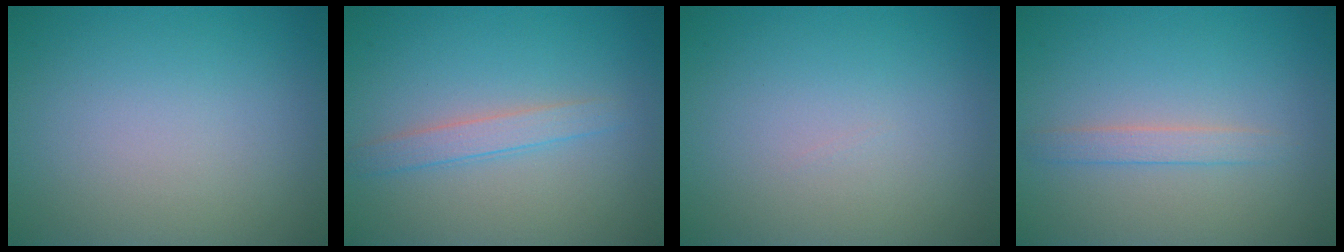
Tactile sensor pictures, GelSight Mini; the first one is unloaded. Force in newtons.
{"total": 1.9, "press": 1.9, "slide": 0.1}
{"total": 0.0}
{"total": 1.5, "press": 1.5, "slide": 0.1}